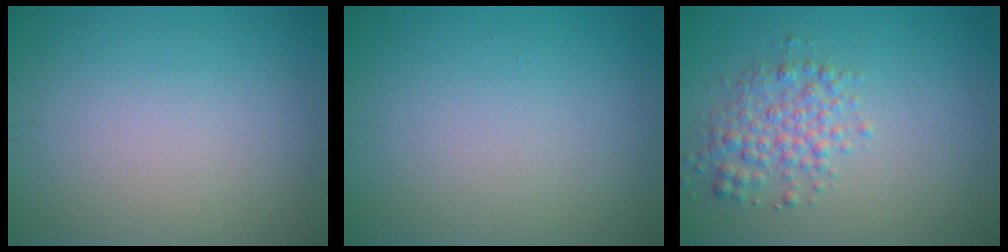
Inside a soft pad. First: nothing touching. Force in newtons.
{"total": 0.0}
{"total": 3.1, "press": 3.1, "slide": 0.0}